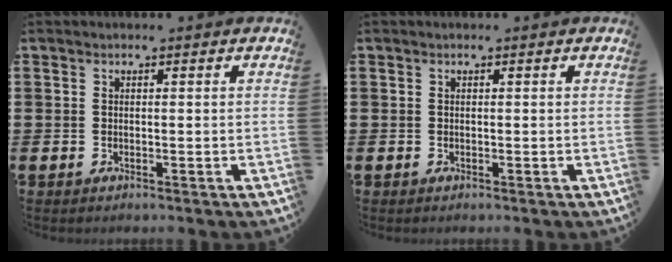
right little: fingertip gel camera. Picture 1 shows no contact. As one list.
[{"total": 0.0}]